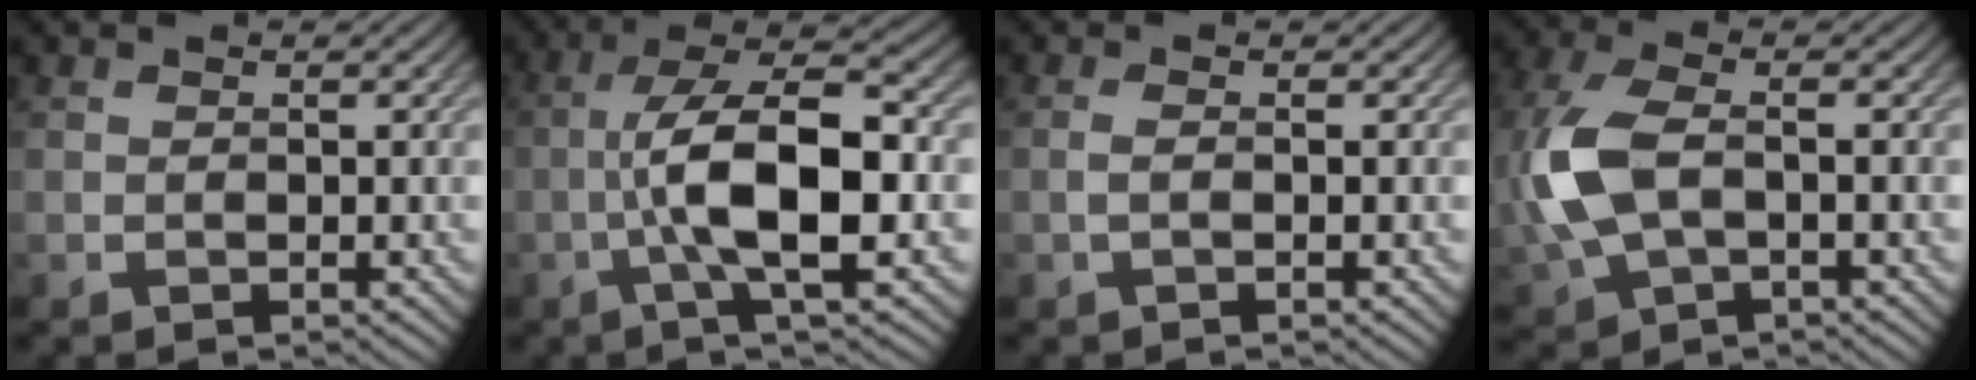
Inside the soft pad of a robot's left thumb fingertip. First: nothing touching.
{"total": 10.9, "force": [-1.8, 3.3, 10.3], "torque": [-0.185, 0.015, -0.039]}
{"total": 1.1, "force": [-0.3, 0.2, 1.1], "torque": [-0.025, 0.002, -0.009]}
{"total": 9.2, "force": [-0.5, 4.9, 7.7], "torque": [-0.206, -0.001, -0.012]}